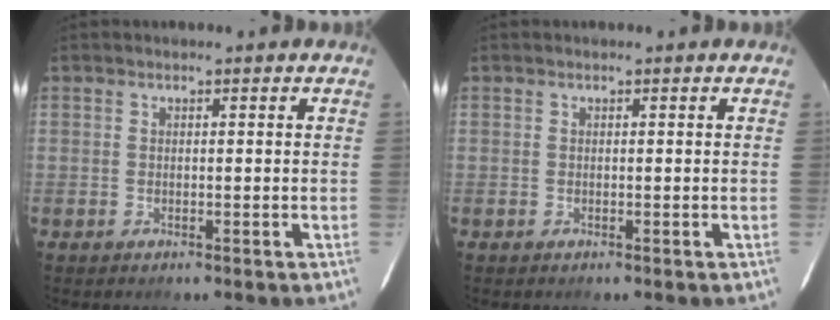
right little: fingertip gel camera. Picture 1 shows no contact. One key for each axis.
{"total": 0.0}